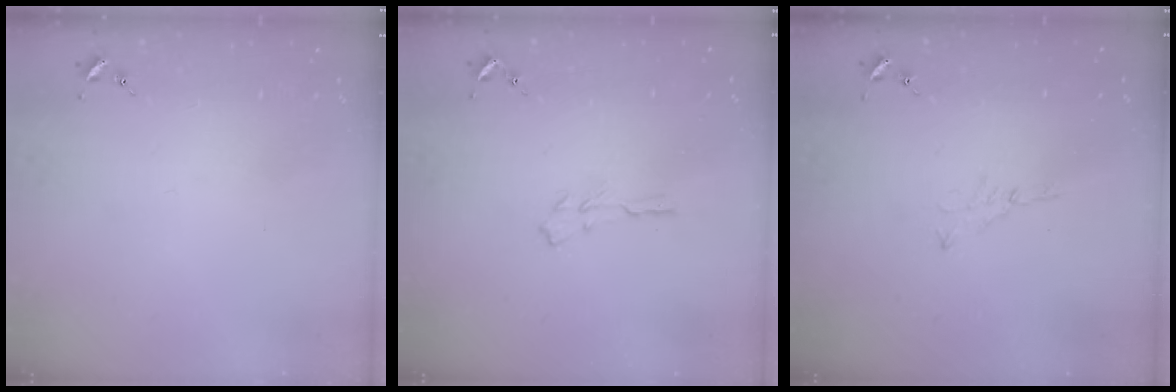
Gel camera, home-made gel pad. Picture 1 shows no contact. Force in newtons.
{"total": 3.5, "press": 3.5, "slide": 0.4}
{"total": 3.5, "press": 3.5, "slide": 0.4}